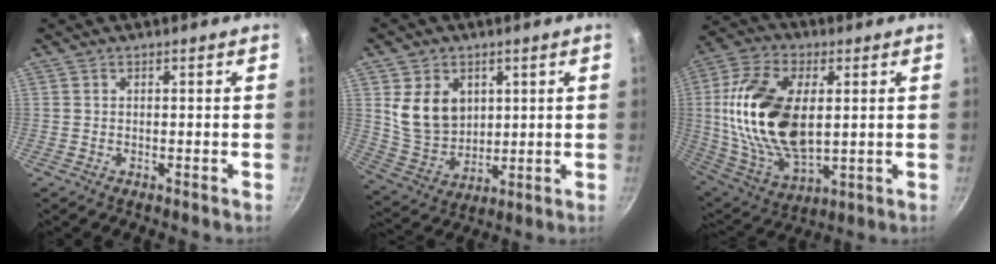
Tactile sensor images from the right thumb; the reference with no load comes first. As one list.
[{"total": 11.2, "force": [3.0, 8.6, 6.4], "torque": [-0.092, -0.023, 0.072]}, {"total": 22.5, "force": [2.6, 12.7, 18.3], "torque": [-0.348, -0.005, 0.052]}]